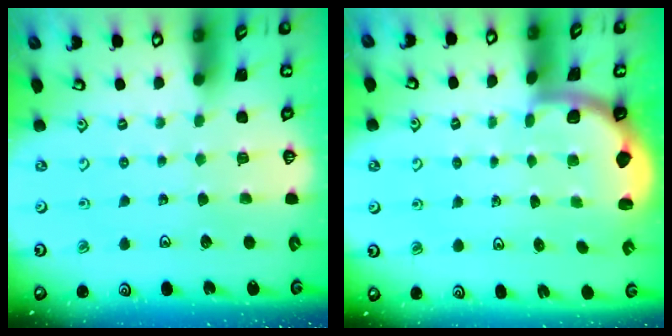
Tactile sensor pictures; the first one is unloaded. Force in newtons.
{"total": 1.8, "press": 1.7, "slide": 0.3}